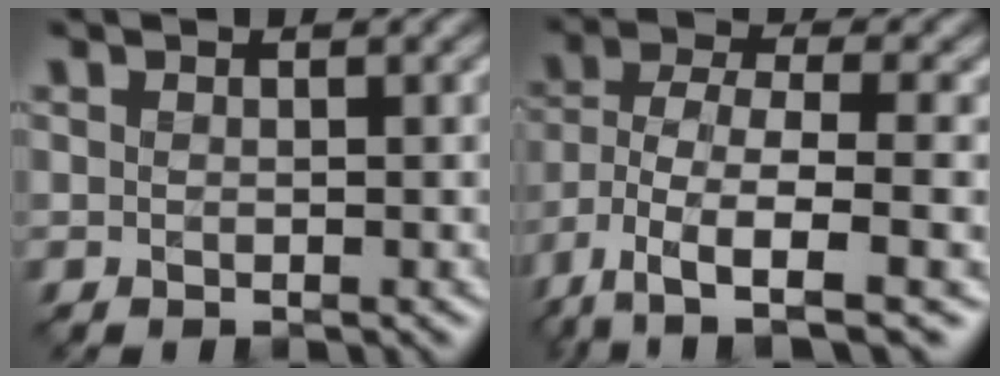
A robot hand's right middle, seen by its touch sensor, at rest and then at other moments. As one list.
[{"total": 9.3, "force": [-4.6, 3.6, 7.2], "torque": [-0.139, -0.009, -0.084]}]